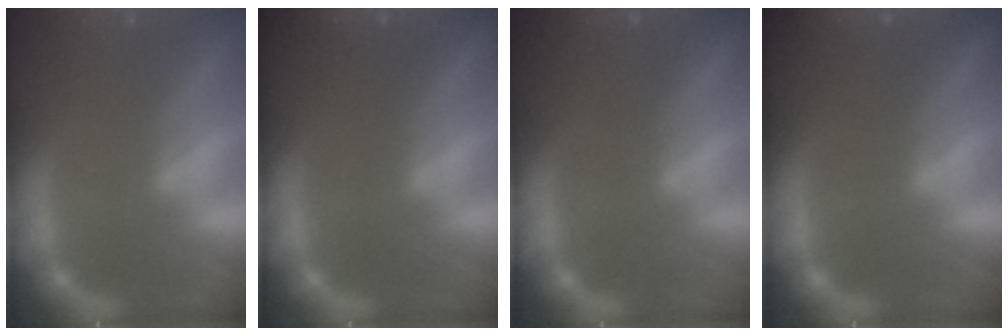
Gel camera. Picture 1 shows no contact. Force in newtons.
{"total": 3.5}
{"total": 0.9}
{"total": 3.0}